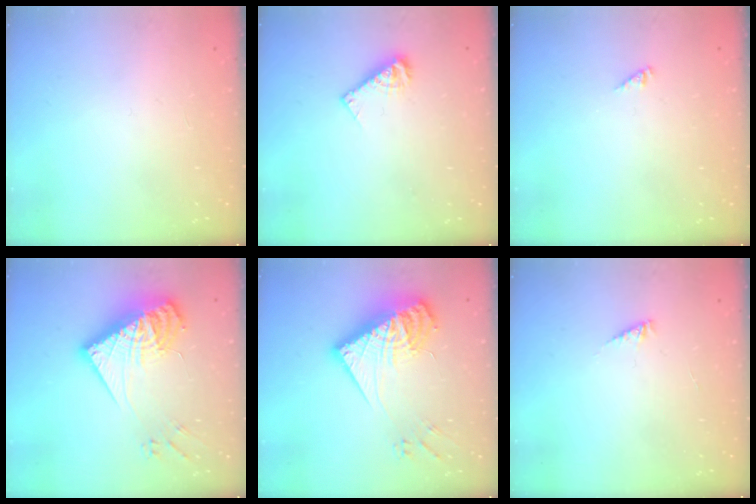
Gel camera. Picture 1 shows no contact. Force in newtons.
{"total": 6.1, "press": 6.1, "slide": 0.4}
{"total": 0.0}
{"total": 20.2, "press": 20.1, "slide": 1.8}
{"total": 20.2, "press": 20.1, "slide": 1.8}
{"total": 2.5, "press": 2.5, "slide": 0.2}